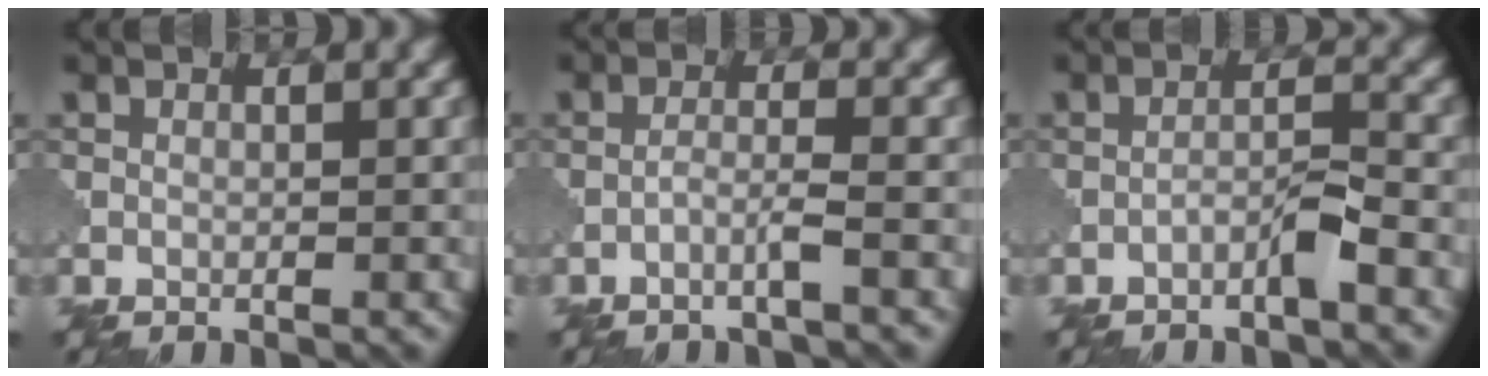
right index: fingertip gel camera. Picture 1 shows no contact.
{"total": 1.9, "force": [-1.1, 0.0, 1.5], "torque": [-0.024, 0.009, -0.030]}
{"total": 2.2, "force": [-1.5, 0.2, 1.7], "torque": [-0.030, 0.011, -0.031]}